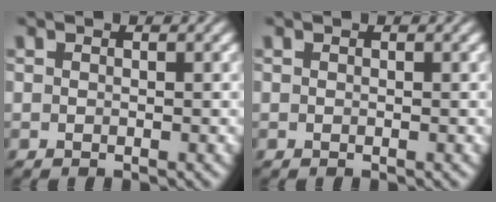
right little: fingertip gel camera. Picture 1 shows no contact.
{"total": 0.0}